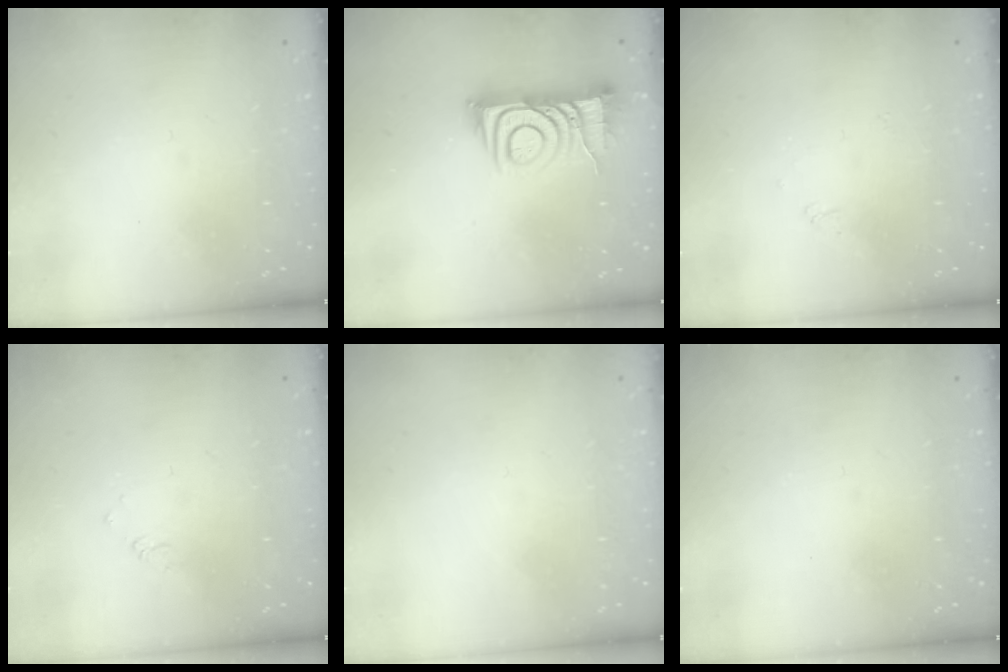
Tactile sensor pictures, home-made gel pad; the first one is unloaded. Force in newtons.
{"total": 10.6, "press": 10.6, "slide": 0.9}
{"total": 2.9, "press": 2.9, "slide": 0.5}
{"total": 1.7, "press": 1.7, "slide": 0.3}
{"total": 1.5, "press": 1.5, "slide": 0.1}
{"total": 0.0}